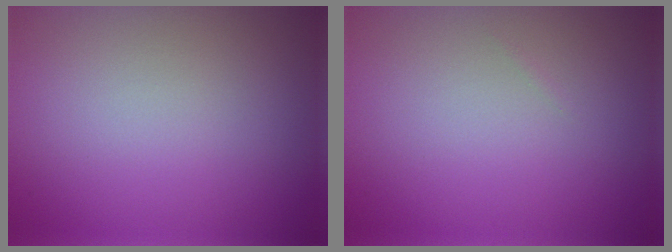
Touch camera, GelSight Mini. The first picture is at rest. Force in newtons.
{"total": 0.0}